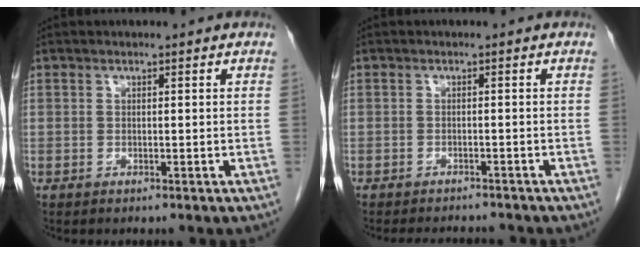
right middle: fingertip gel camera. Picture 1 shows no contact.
{"total": 5.4, "force": [-5.2, 1.0, 1.3], "torque": [-0.016, -0.007, -0.069]}